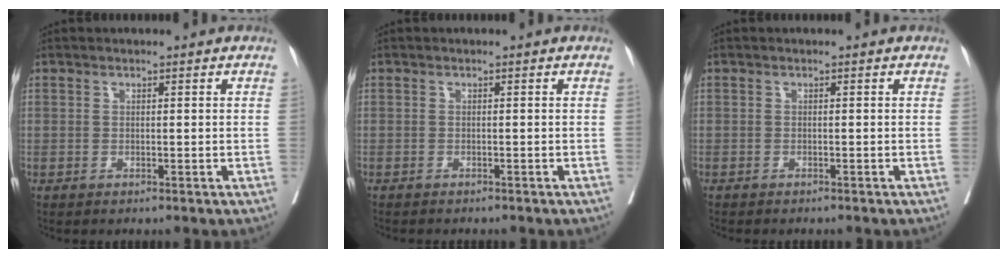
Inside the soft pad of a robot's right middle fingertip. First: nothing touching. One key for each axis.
{"total": 2.8, "fx": -2.5, "fy": 0.5, "fz": 1.1, "tx": -0.017, "ty": -0.005, "tz": -0.030}
{"total": 2.6, "fx": -2.3, "fy": 0.5, "fz": 1.1, "tx": -0.017, "ty": -0.004, "tz": -0.027}